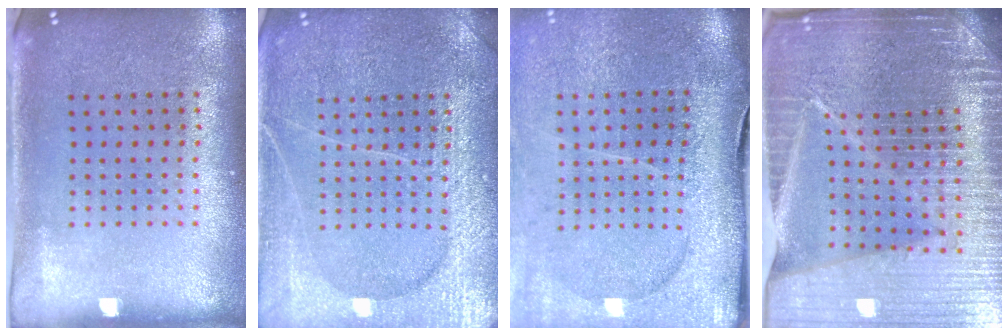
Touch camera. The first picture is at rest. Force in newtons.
{"total": 6.1, "press": 6.0, "slide": 0.9}
{"total": 4.6, "press": 3.6, "slide": 2.8}
{"total": 6.8, "press": 5.8, "slide": 3.5}